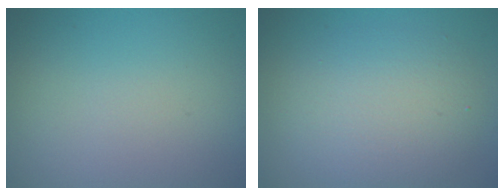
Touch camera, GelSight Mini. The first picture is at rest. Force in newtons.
{"total": 5.0, "press": 5.0, "slide": 0.2}